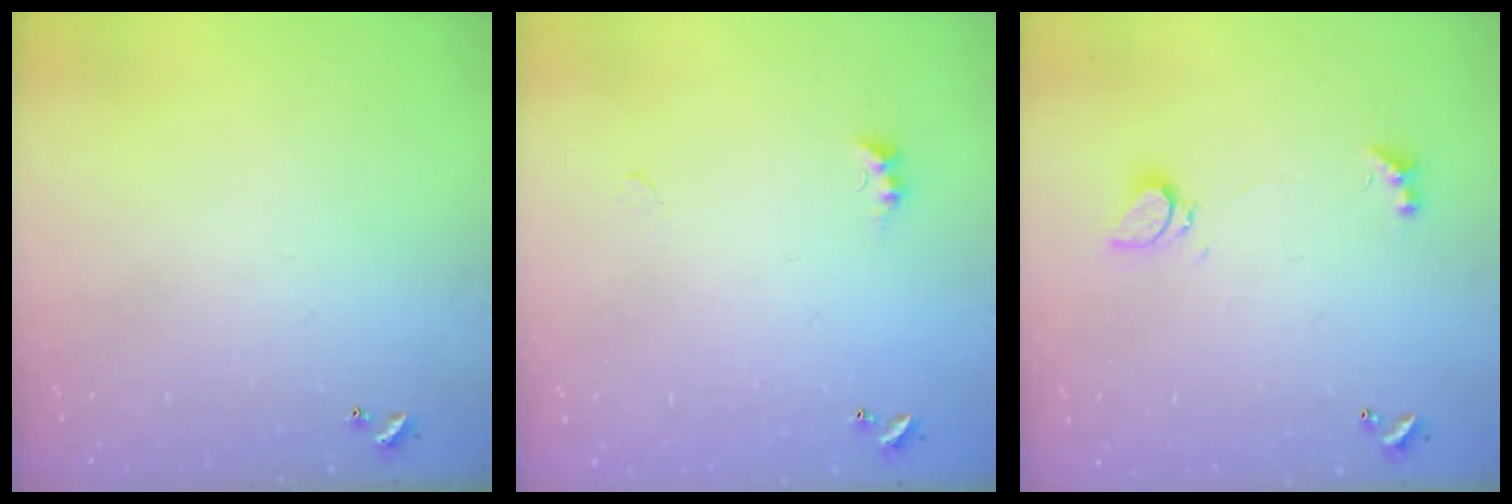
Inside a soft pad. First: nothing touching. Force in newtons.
{"total": 1.9, "press": 1.8, "slide": 0.6}
{"total": 1.8, "press": 1.7, "slide": 0.5}